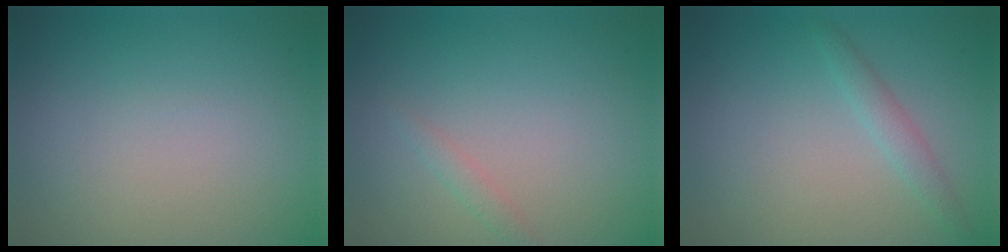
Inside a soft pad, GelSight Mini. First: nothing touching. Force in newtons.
{"total": 0.9, "press": 0.9, "slide": 0.0}
{"total": 1.4, "press": 1.4, "slide": 0.1}